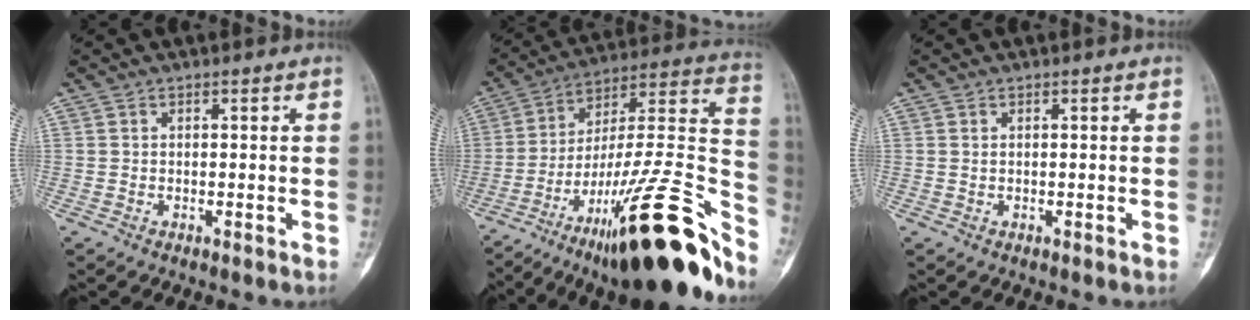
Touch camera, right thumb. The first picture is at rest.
{"total": 31.7, "force": [-18.4, 6.6, 24.9], "torque": [-0.295, 0.091, -0.284]}
{"total": 0.0}